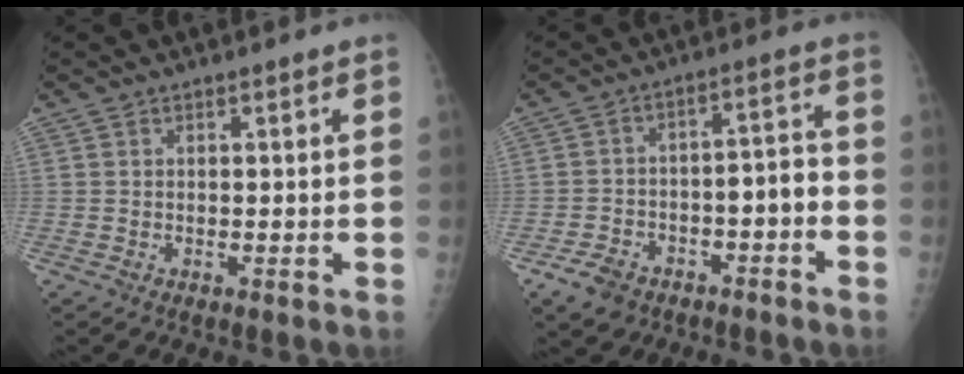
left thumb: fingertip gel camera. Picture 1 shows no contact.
{"total": 9.7, "force": [-5.5, 5.6, 5.7], "torque": [-0.072, 0.063, -0.084]}